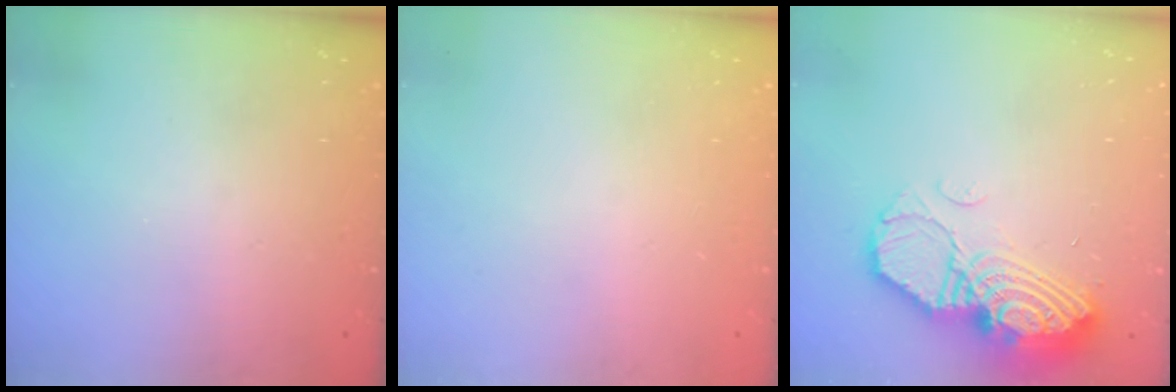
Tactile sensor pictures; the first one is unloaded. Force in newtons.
{"total": 0.0}
{"total": 16.5, "press": 16.4, "slide": 1.2}